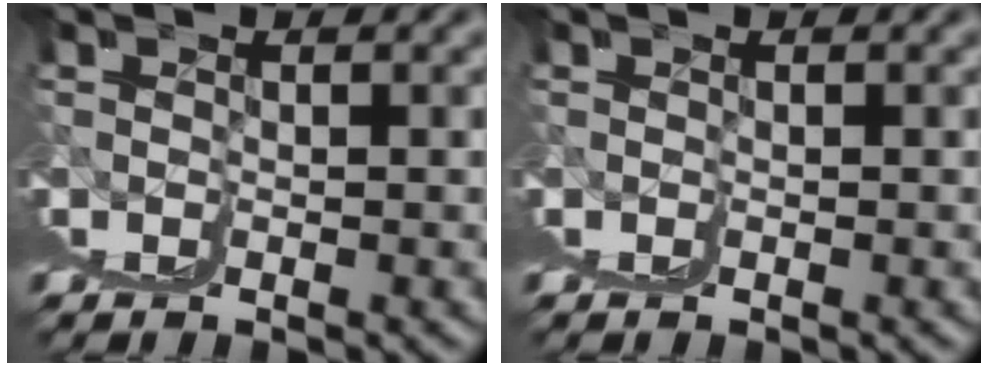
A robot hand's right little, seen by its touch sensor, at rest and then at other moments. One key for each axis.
{"total": 0.0}